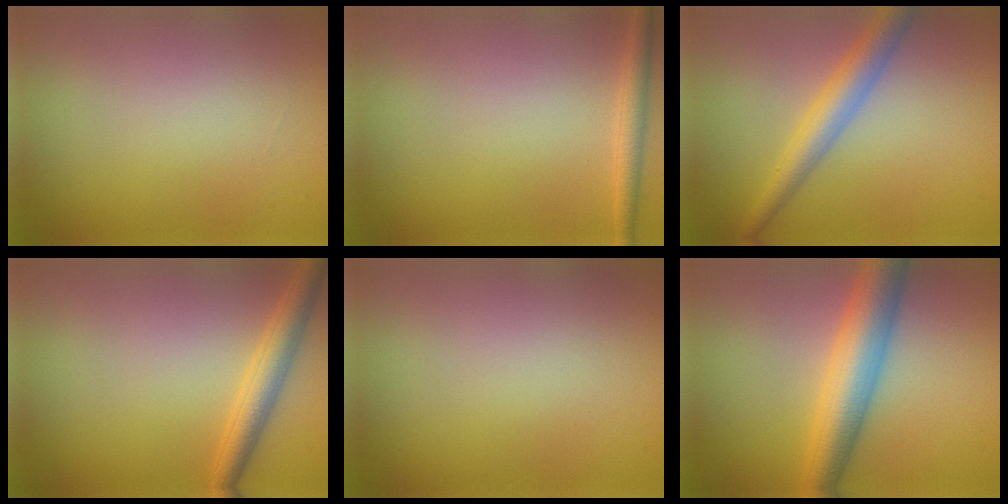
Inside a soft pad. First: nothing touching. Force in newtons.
{"total": 1.7, "press": 1.7, "slide": 0.1}
{"total": 3.8, "press": 3.8, "slide": 0.1}
{"total": 3.1, "press": 3.1, "slide": 0.2}
{"total": 0.0}
{"total": 6.3, "press": 6.3, "slide": 0.1}